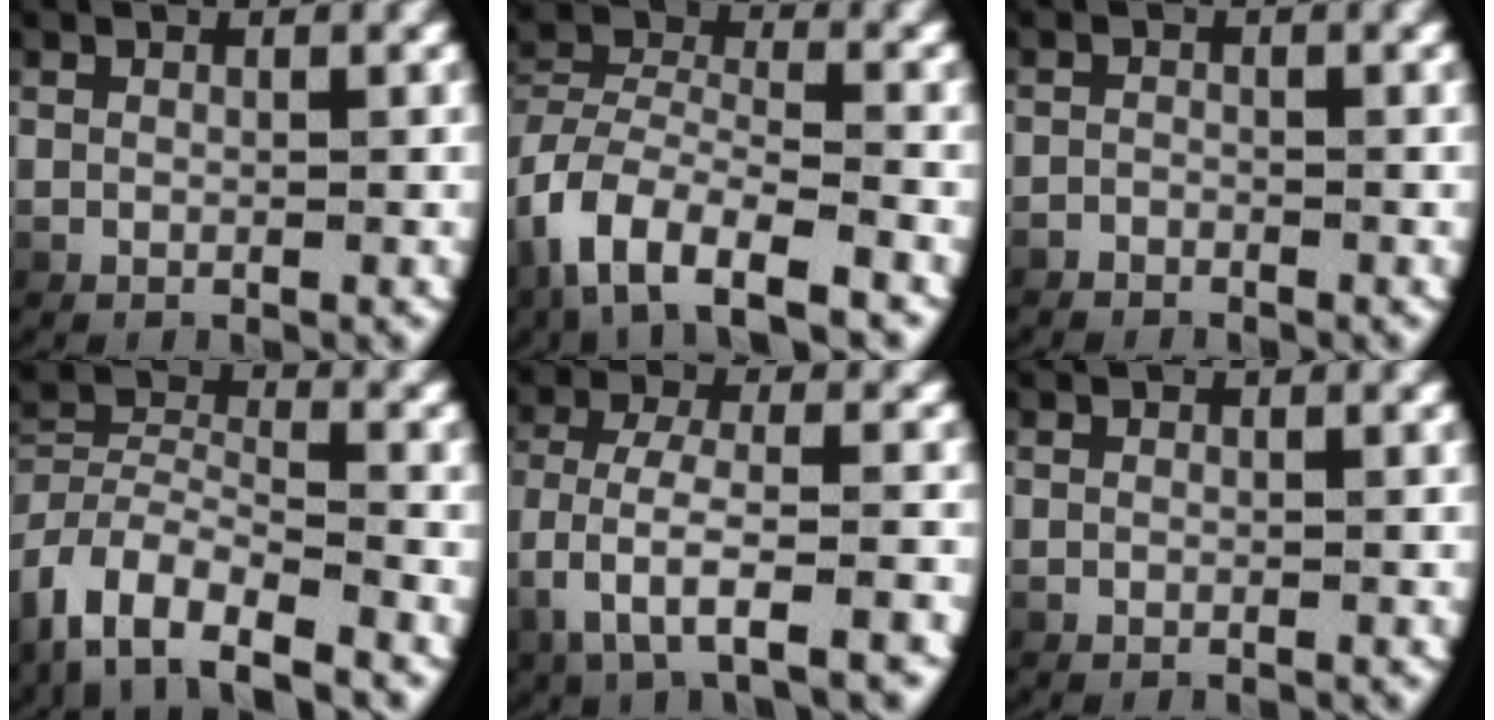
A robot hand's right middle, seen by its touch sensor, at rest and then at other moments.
{"total": 5.4, "force": [-2.6, 3.1, 3.6], "torque": [-0.085, -0.012, -0.044]}
{"total": 1.5, "force": [-1.4, 0.0, -0.4], "torque": [0.006, -0.008, -0.023]}
{"total": 6.0, "force": [-3.1, 4.3, 2.9], "torque": [-0.089, -0.026, -0.055]}
{"total": 5.2, "force": [-1.9, 1.8, 4.4], "torque": [-0.110, -0.027, -0.015]}
{"total": 0.0}